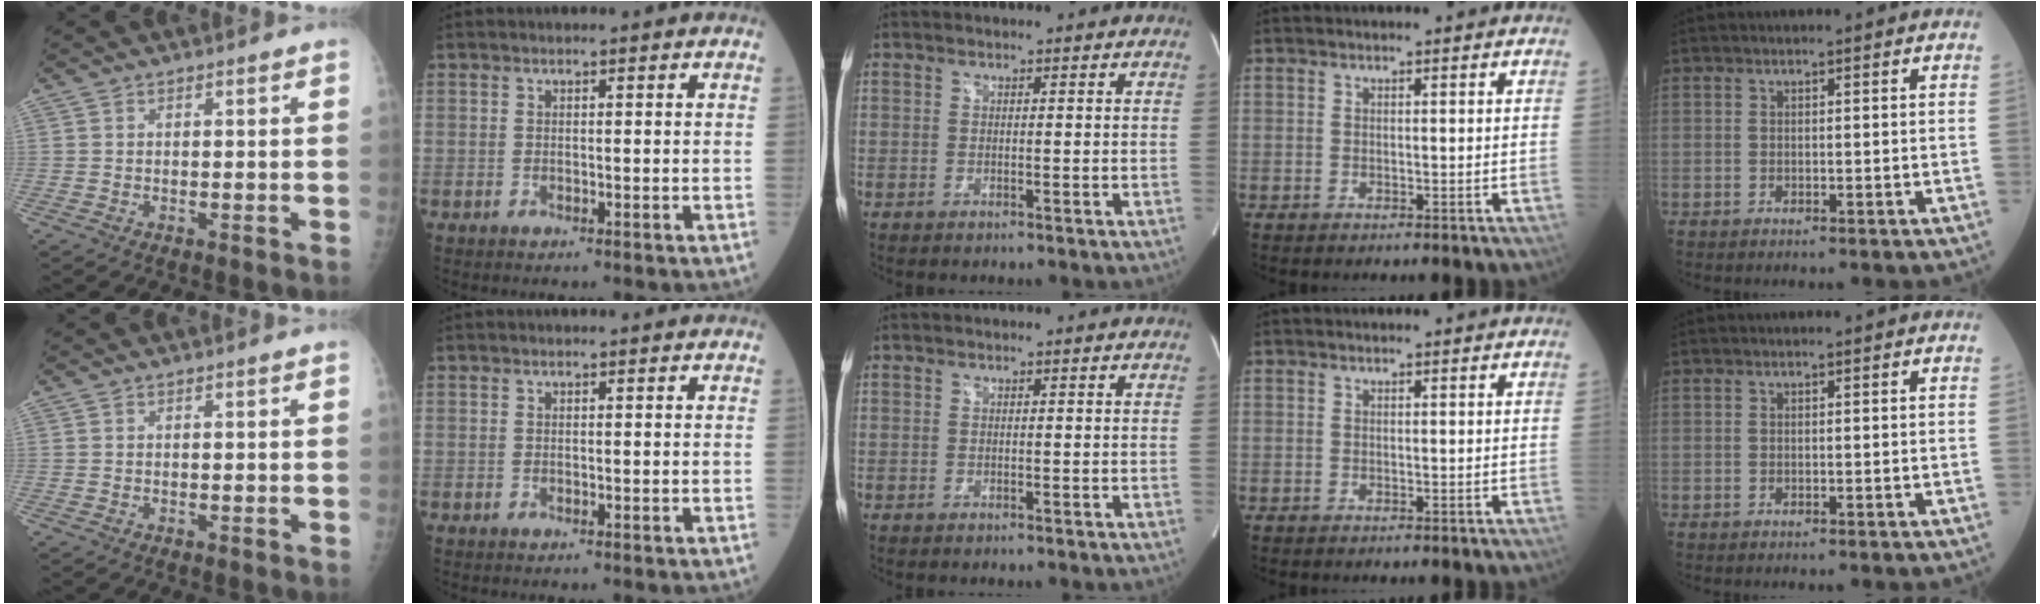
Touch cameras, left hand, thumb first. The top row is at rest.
{}